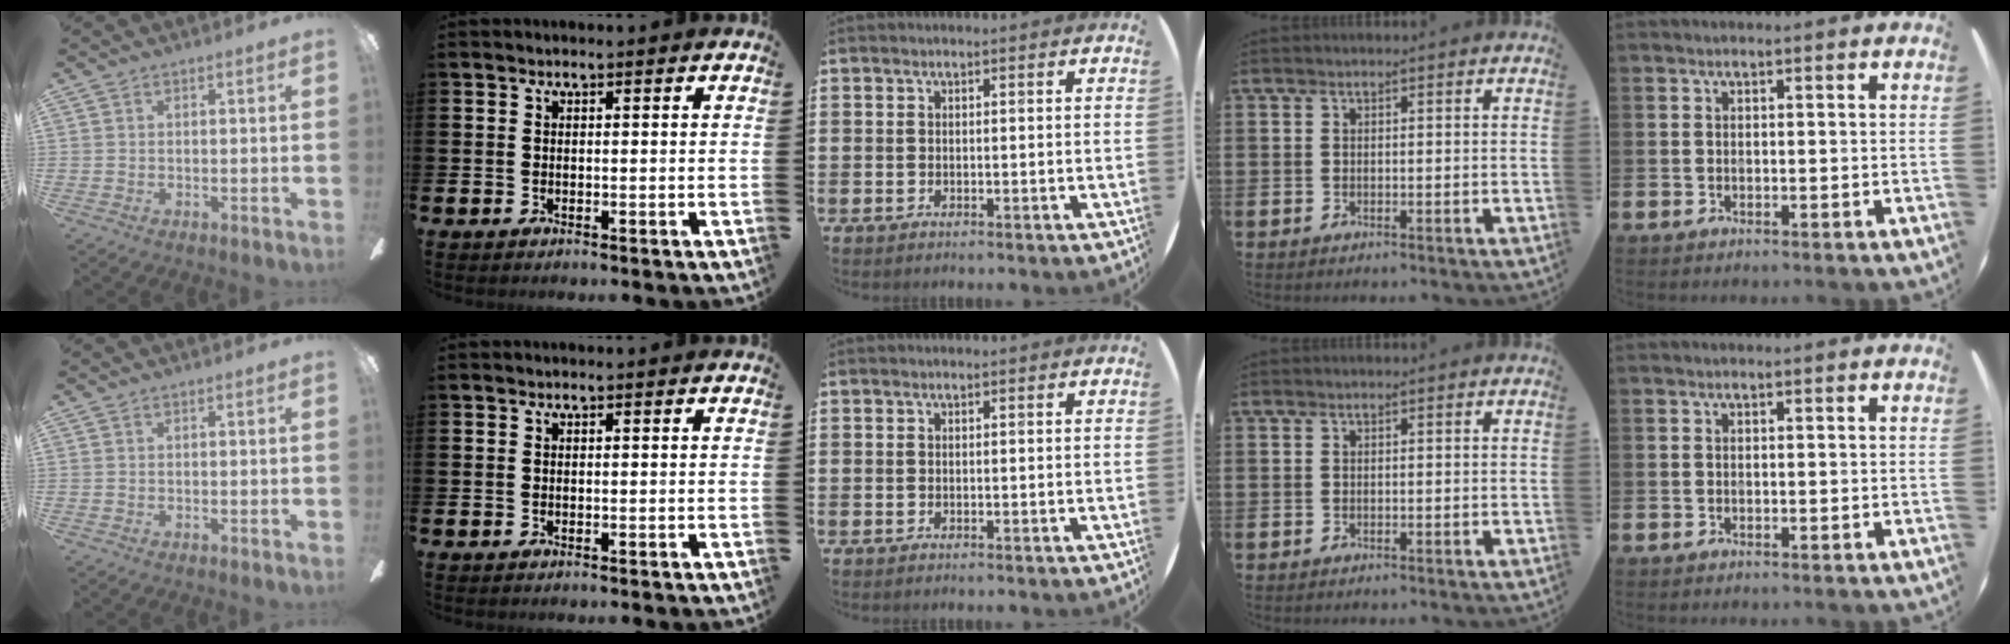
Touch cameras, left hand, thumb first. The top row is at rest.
{}